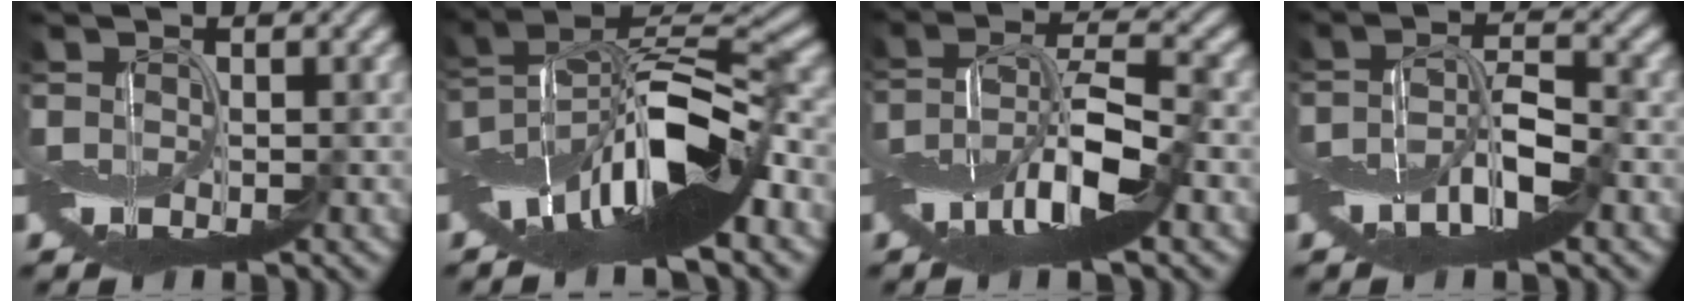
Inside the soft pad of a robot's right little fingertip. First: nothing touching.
{"total": 14.2, "force": [-4.9, 4.7, 12.4], "torque": [-0.204, 0.024, -0.093]}
{"total": 8.8, "force": [-4.0, 2.6, 7.3], "torque": [-0.138, 0.012, -0.085]}
{"total": 5.3, "force": [-2.6, 1.7, 4.3], "torque": [-0.083, 0.005, -0.052]}